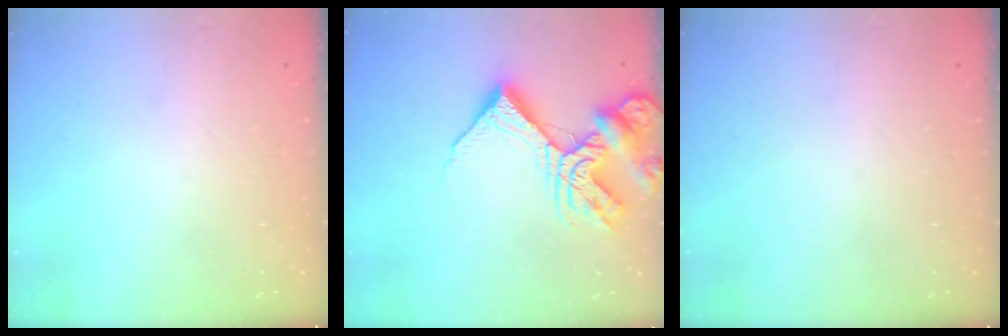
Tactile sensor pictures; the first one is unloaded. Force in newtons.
{"total": 16.0, "press": 15.9, "slide": 1.8}
{"total": 0.0}